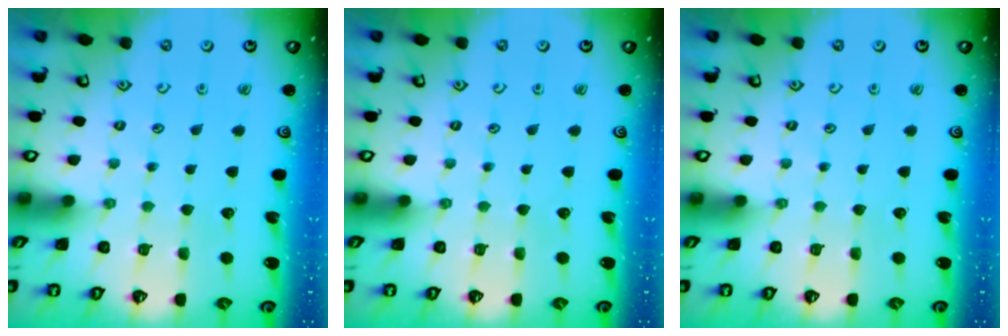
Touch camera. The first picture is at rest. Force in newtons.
{"total": 0.0}
{"total": 0.0}